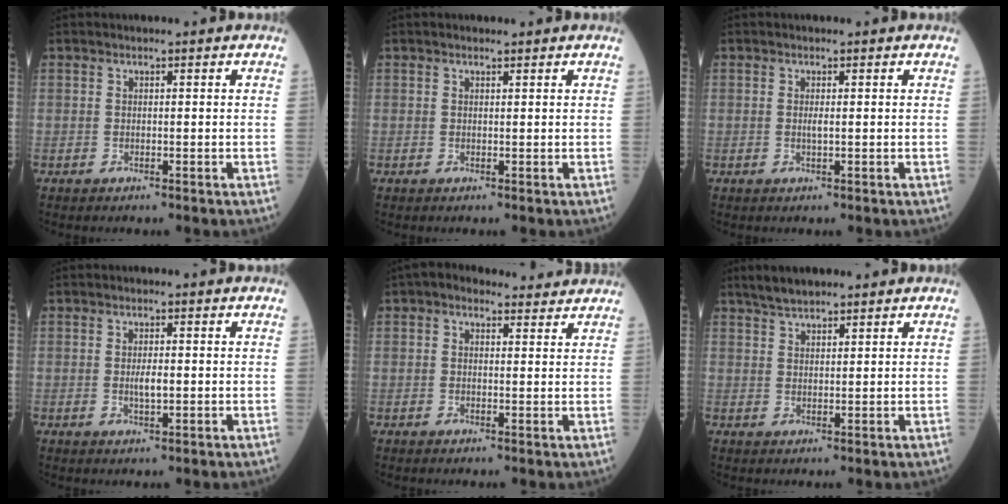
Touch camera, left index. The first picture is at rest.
{"total": 0.6, "force": [0.6, 0.1, 0.2], "torque": [-0.012, 0.000, 0.009]}
{"total": 0.8, "force": [0.1, 0.1, 0.8], "torque": [-0.020, -0.002, 0.001]}
{"total": 2.1, "force": [0.0, 0.6, 2.0], "torque": [-0.042, -0.001, 0.001]}
{"total": 5.7, "force": [4.8, 2.3, 1.8], "torque": [-0.023, 0.029, 0.062]}
{"total": 4.6, "force": [4.0, 1.0, 2.1], "torque": [-0.045, 0.021, 0.073]}